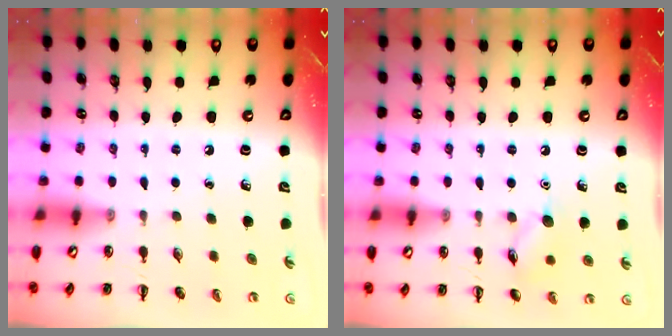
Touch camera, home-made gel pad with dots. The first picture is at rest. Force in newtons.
{"total": 8.5, "press": 8.4, "slide": 1.2}